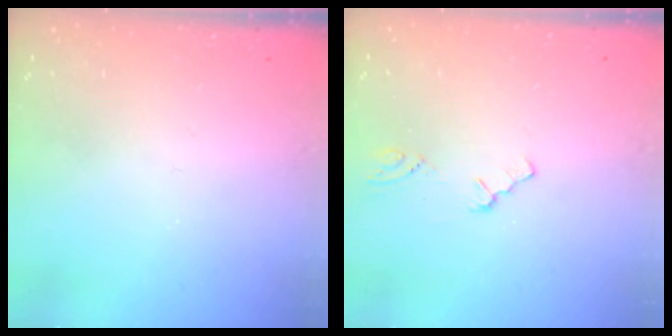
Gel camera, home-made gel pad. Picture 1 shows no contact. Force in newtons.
{"total": 0.5, "press": 0.5, "slide": 0.1}